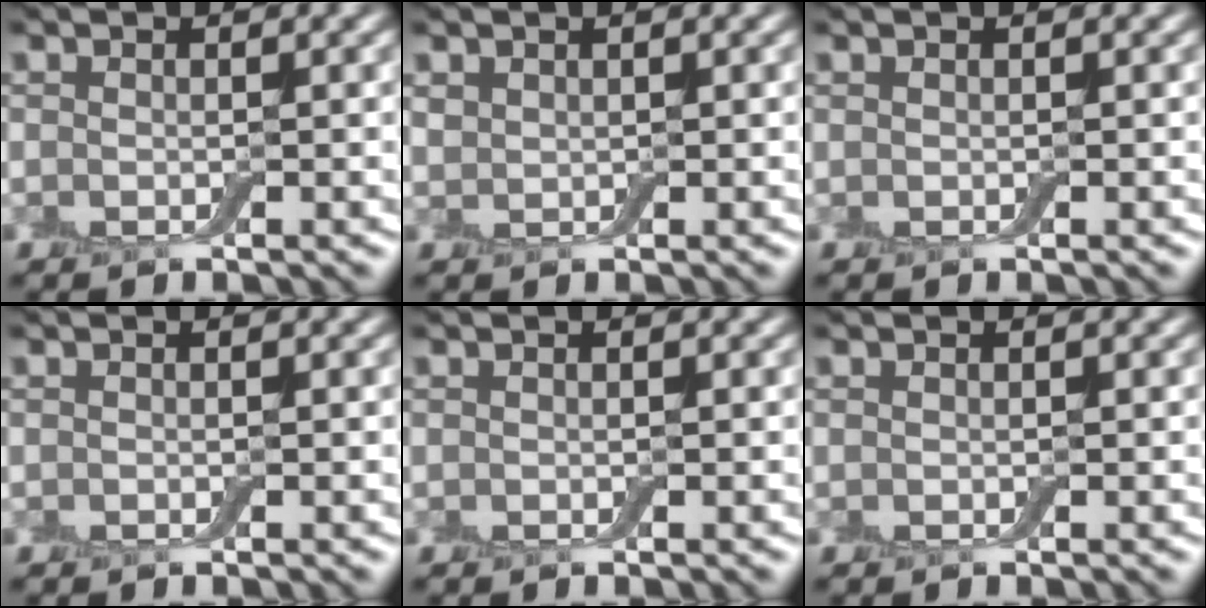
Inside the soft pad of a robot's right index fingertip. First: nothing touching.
{"total": 0.8, "force": [0.5, 0.6, 0.1], "torque": [-0.005, -0.003, 0.014]}
{"total": 0.0}
{"total": 0.0}
{"total": 0.0}
{"total": 0.0}